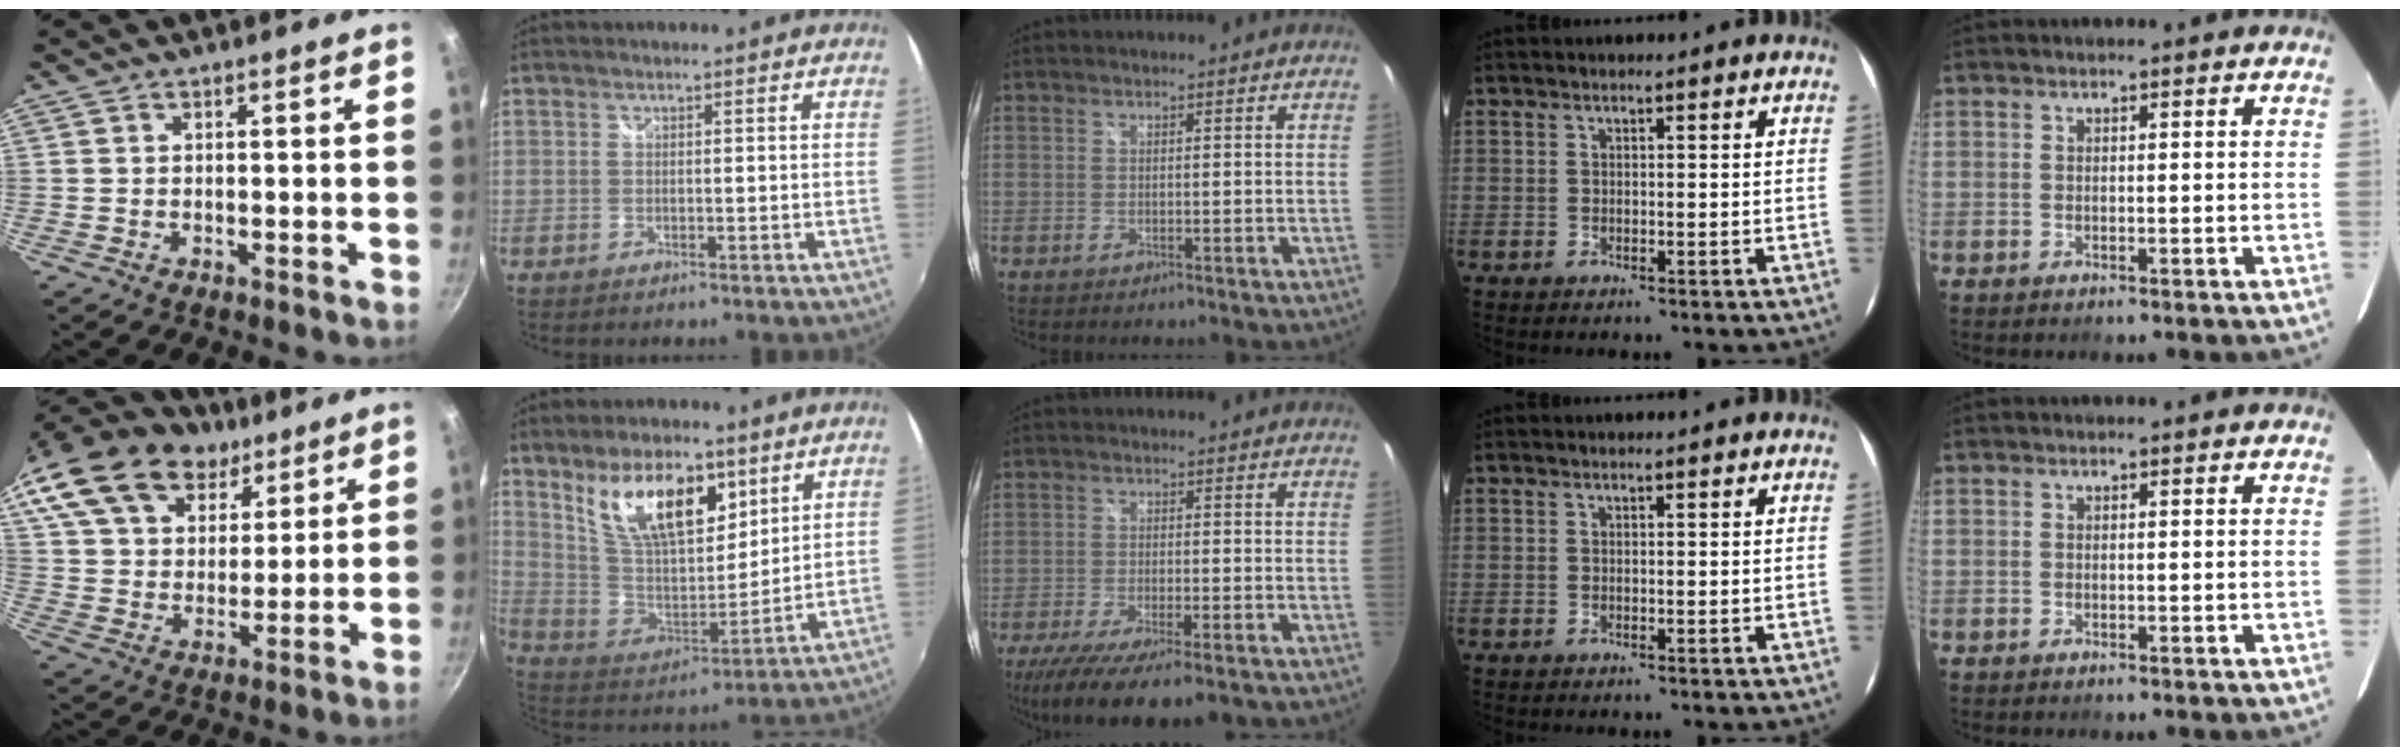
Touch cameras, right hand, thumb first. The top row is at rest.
{"thumb": {"total": 28.5, "force": [18.2, 17.6, 13.1], "torque": [-0.286, 0.009, 0.328]}, "index": {"total": 17.7, "force": [9.6, 8.2, 12.4], "torque": [-0.222, 0.000, 0.185]}, "middle": {"total": 12.0, "force": [-8.7, 2.0, 8.1], "torque": [-0.169, -0.048, -0.142]}}